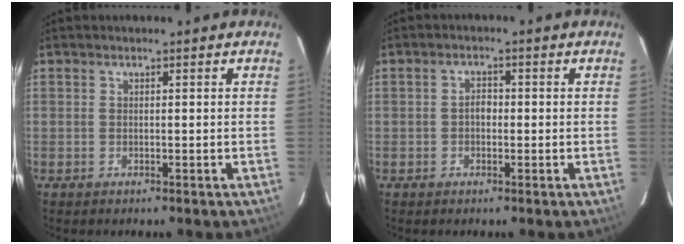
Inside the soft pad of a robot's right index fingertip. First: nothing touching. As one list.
[{"total": 1.9, "force": [-0.3, 1.4, 1.3], "torque": [-0.024, 0.008, -0.008]}]